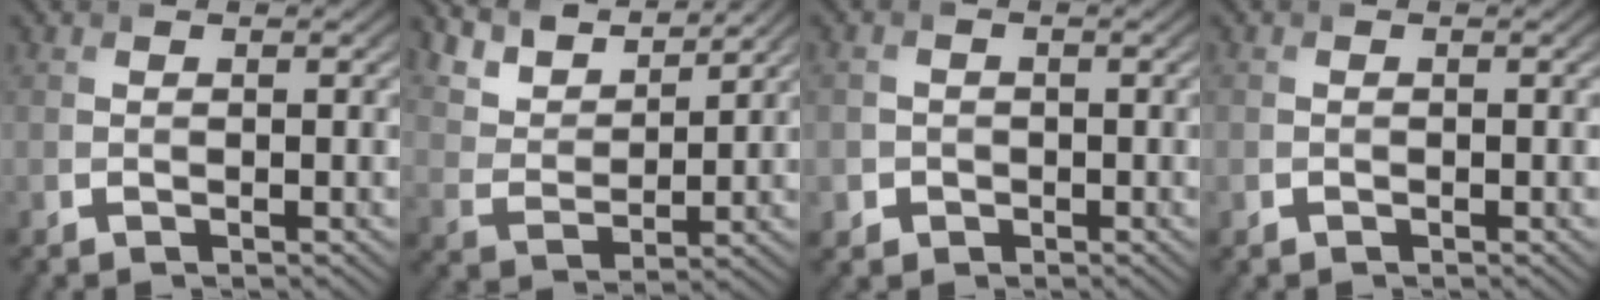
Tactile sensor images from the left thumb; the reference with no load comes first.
{"total": 8.7, "force": [7.2, 3.0, 3.9], "torque": [-0.104, -0.005, 0.143]}
{"total": 2.6, "force": [-0.8, 2.5, 0.3], "torque": [-0.001, -0.004, -0.020]}
{"total": 0.7, "force": [-0.3, 0.7, -0.1], "torque": [0.004, -0.004, -0.009]}